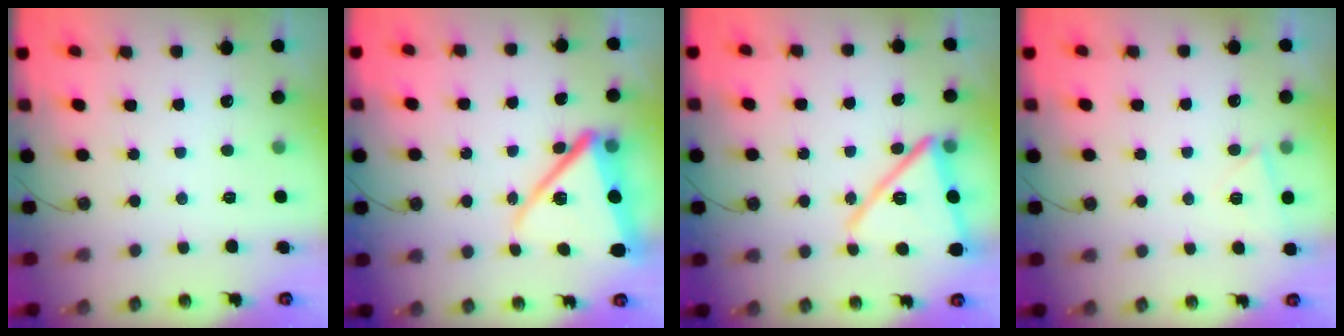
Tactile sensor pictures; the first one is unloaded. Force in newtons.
{"total": 15.3, "press": 15.3, "slide": 1.5}
{"total": 16.1, "press": 16.1, "slide": 1.3}
{"total": 5.2, "press": 4.8, "slide": 1.8}